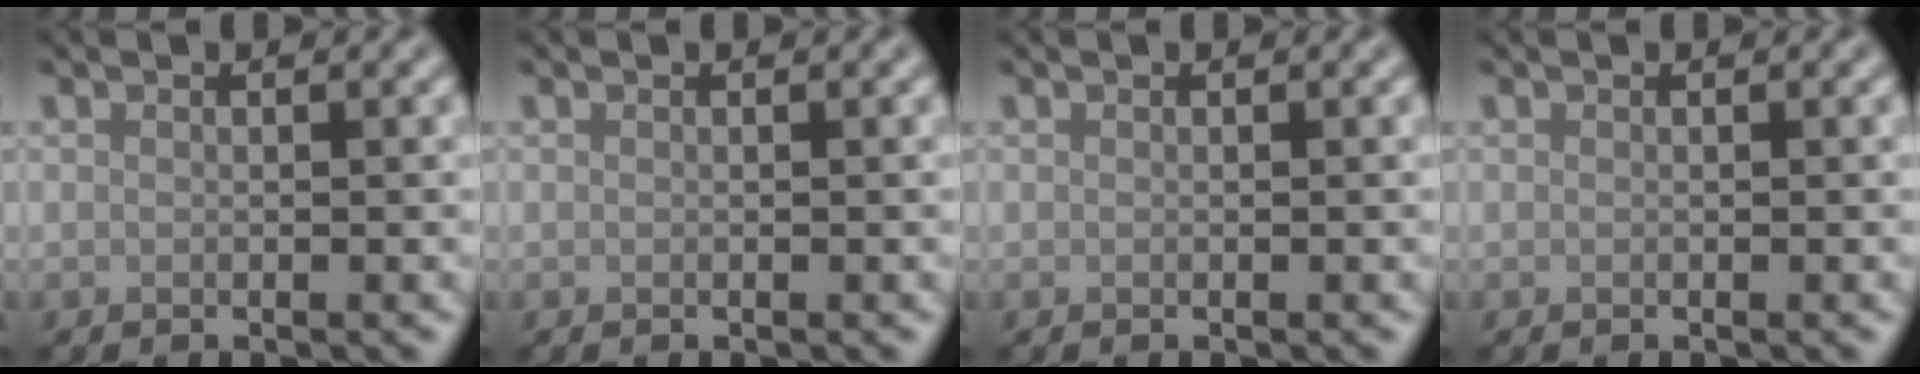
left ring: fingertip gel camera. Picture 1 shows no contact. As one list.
[{"total": 0.0}, {"total": 0.0}, {"total": 0.0}]